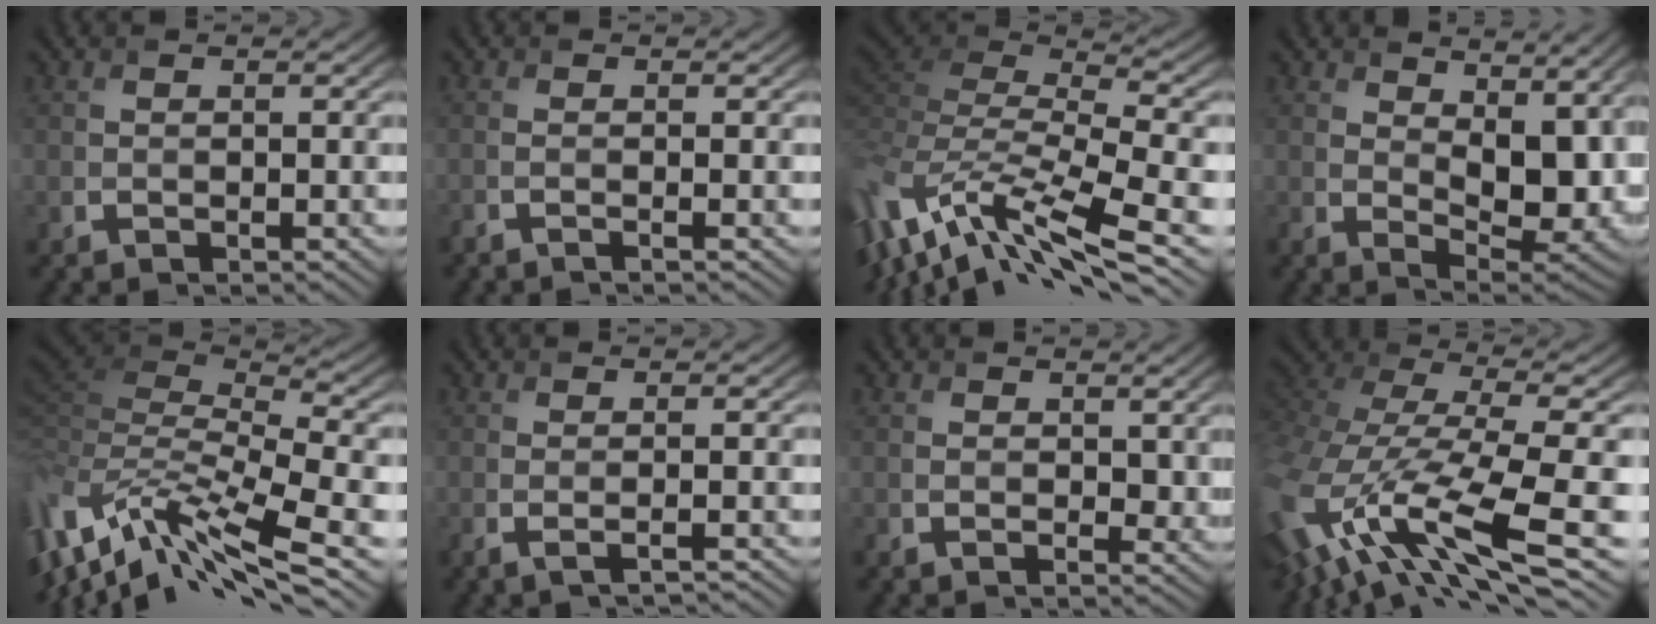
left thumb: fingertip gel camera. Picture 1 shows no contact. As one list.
[{"total": 1.0, "force": [-0.6, -0.2, 0.8], "torque": [-0.010, 0.001, -0.022]}, {"total": 13.7, "force": [-5.0, 4.7, 11.8], "torque": [-0.277, 0.009, -0.084]}, {"total": 11.9, "force": [3.9, 5.6, 9.7], "torque": [-0.157, -0.010, 0.078]}, {"total": 15.2, "force": [-5.4, 5.1, 13.2], "torque": [-0.311, -0.013, -0.079]}, {"total": 1.4, "force": [-0.3, 0.1, 1.4], "torque": [-0.018, 0.001, -0.012]}, {"total": 2.7, "force": [1.1, 1.5, 1.9], "torque": [-0.031, -0.004, 0.021]}, {"total": 15.7, "force": [-5.5, 6.4, 13.3], "torque": [-0.316, -0.038, -0.084]}]